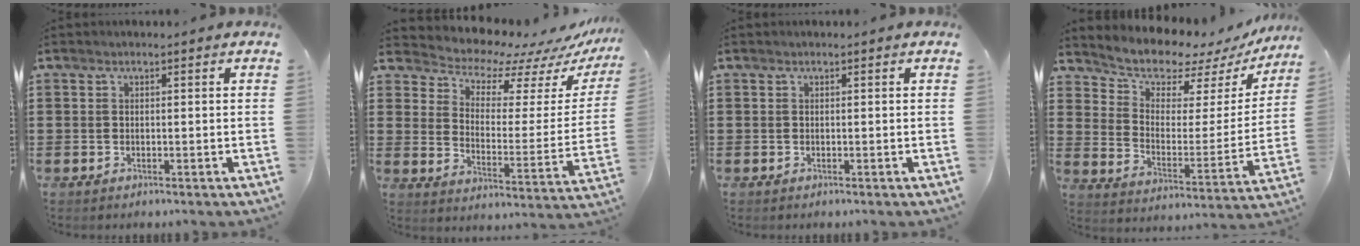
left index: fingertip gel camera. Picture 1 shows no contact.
{"total": 6.6, "force": [6.3, 1.6, 1.0], "torque": [-0.042, -0.066, 0.105]}
{"total": 0.0}
{"total": 6.7, "force": [6.4, 1.8, 0.7], "torque": [-0.047, -0.057, 0.109]}